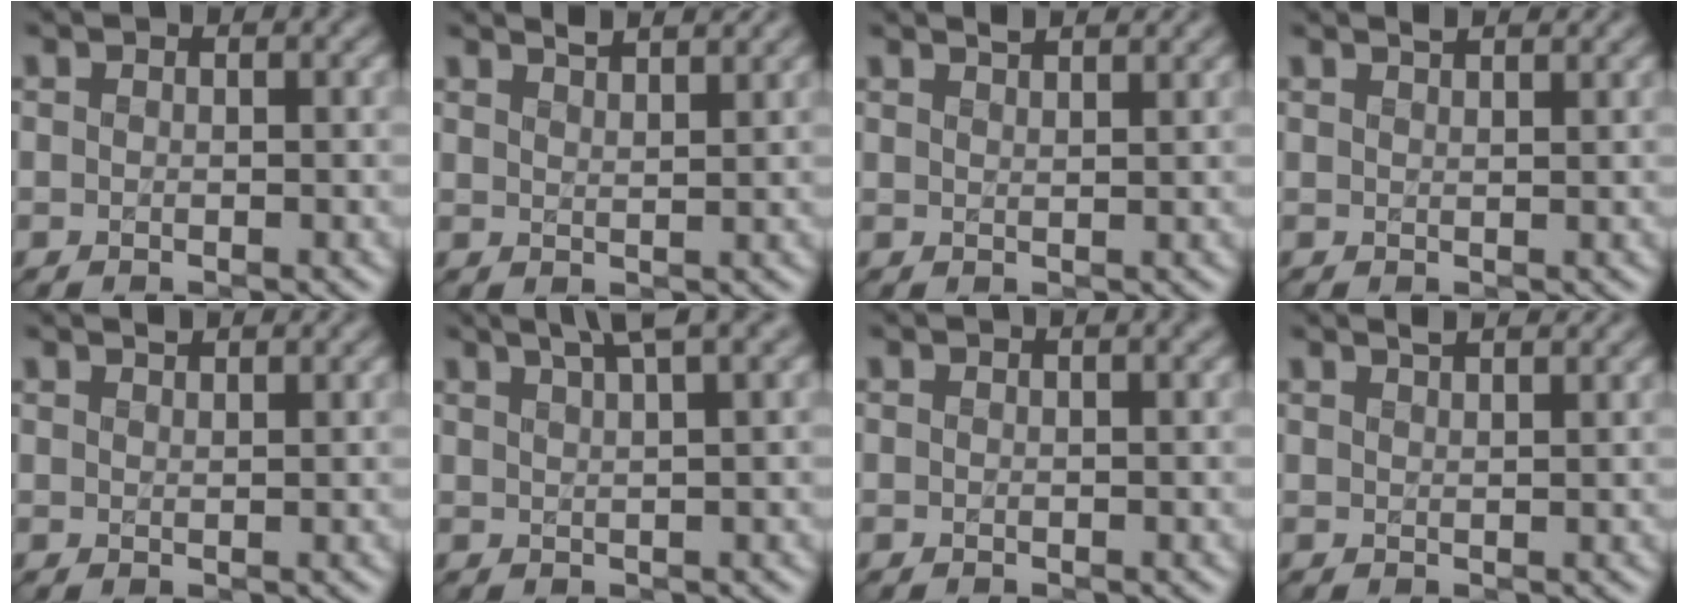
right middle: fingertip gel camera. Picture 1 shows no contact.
{"total": 2.9, "force": [2.5, 0.7, 1.4], "torque": [-0.001, 0.012, 0.023]}
{"total": 2.5, "force": [2.1, 0.7, 1.2], "torque": [0.001, 0.009, 0.014]}
{"total": 2.1, "force": [1.7, 0.6, 1.0], "torque": [-0.001, 0.007, 0.010]}
{"total": 1.4, "force": [1.3, 0.2, 0.5], "torque": [-0.005, 0.001, 0.016]}
{"total": 4.1, "force": [2.9, 0.6, 2.9], "torque": [-0.030, 0.013, 0.041]}
{"total": 1.3, "force": [0.7, 0.4, 1.0], "torque": [-0.009, 0.007, 0.007]}
{"total": 2.8, "force": [2.2, 0.9, 1.5], "torque": [0.002, 0.013, 0.010]}